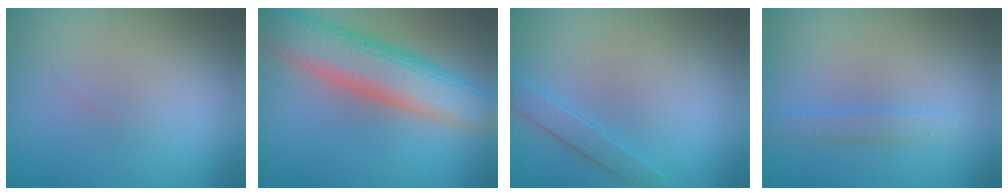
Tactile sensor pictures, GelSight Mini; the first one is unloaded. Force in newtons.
{"total": 8.7, "press": 8.7, "slide": 0.4}
{"total": 1.6, "press": 1.6, "slide": 0.1}
{"total": 1.4, "press": 1.4, "slide": 0.1}